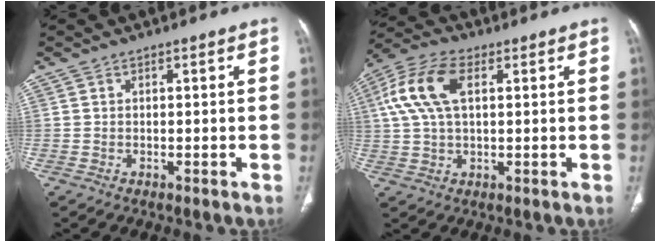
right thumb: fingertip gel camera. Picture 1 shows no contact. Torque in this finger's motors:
{"motor_torque": [0.14, 0.29, 0.45, -0.04, 0.17]}